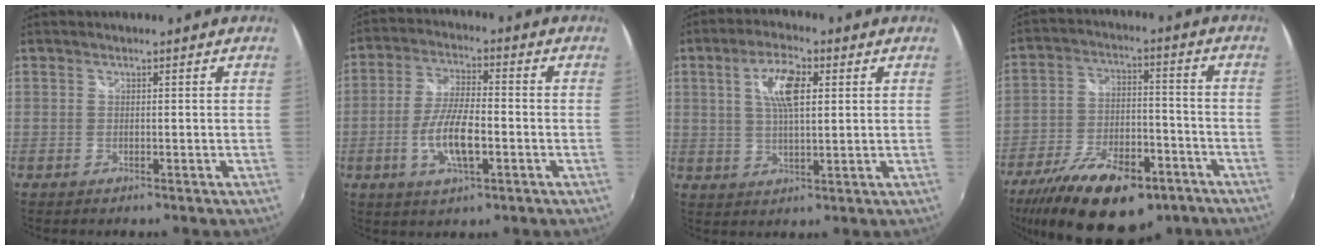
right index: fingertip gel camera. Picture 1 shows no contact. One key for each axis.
{"total": 9.4, "fx": -2.8, "fy": 3.0, "fz": 8.4, "tx": -0.169, "ty": -0.004, "tz": -0.052}
{"total": 7.9, "fx": 2.4, "fy": 2.9, "fz": 6.9, "tx": -0.129, "ty": 0.011, "tz": 0.042}
{"total": 21.8, "fx": -14.1, "fy": 9.9, "fz": 13.3, "tx": -0.261, "ty": -0.022, "tz": -0.214}